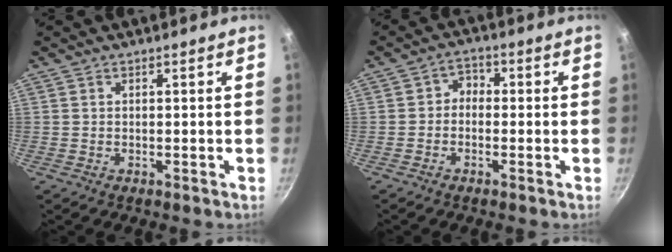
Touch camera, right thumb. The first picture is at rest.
{"total": 3.0, "force": [-0.8, 2.4, 1.5], "torque": [-0.010, 0.017, -0.024]}